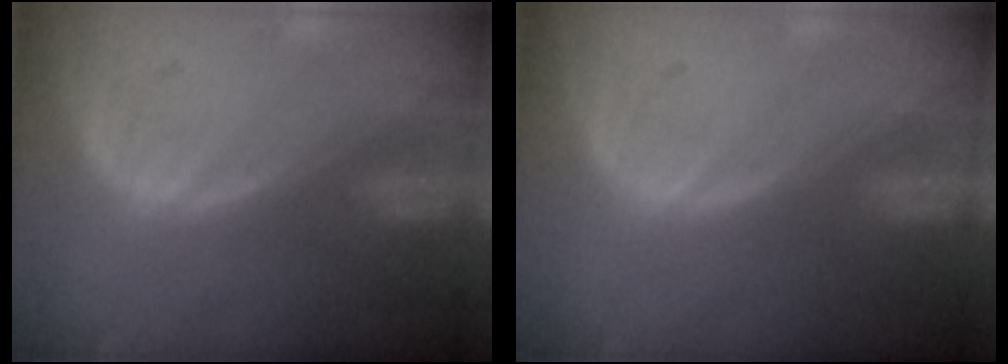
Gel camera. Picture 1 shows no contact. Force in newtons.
{"total": 0.0}